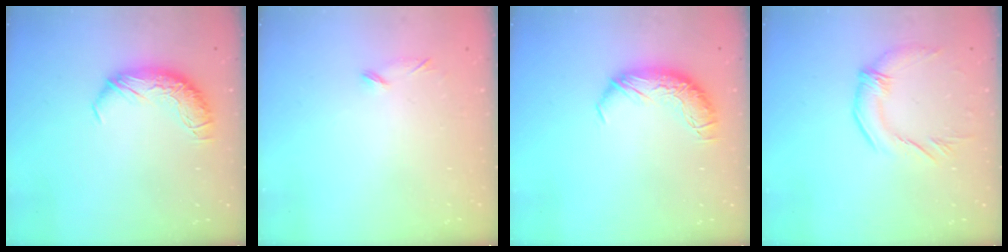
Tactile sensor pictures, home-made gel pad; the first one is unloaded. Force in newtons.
{"total": 6.7, "press": 6.6, "slide": 1.2}
{"total": 0.0}
{"total": 1.7, "press": 1.2, "slide": 1.2}